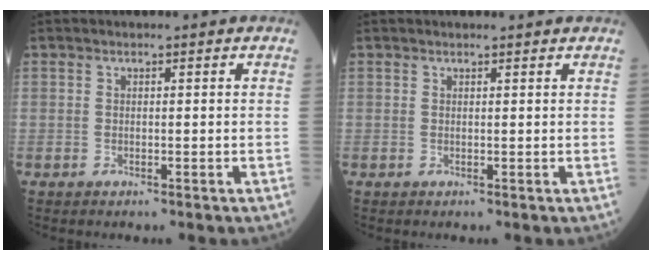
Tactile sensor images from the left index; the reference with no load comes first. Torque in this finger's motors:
{"motor_torque": [0.16, -0.02, -0.26, -0.01]}